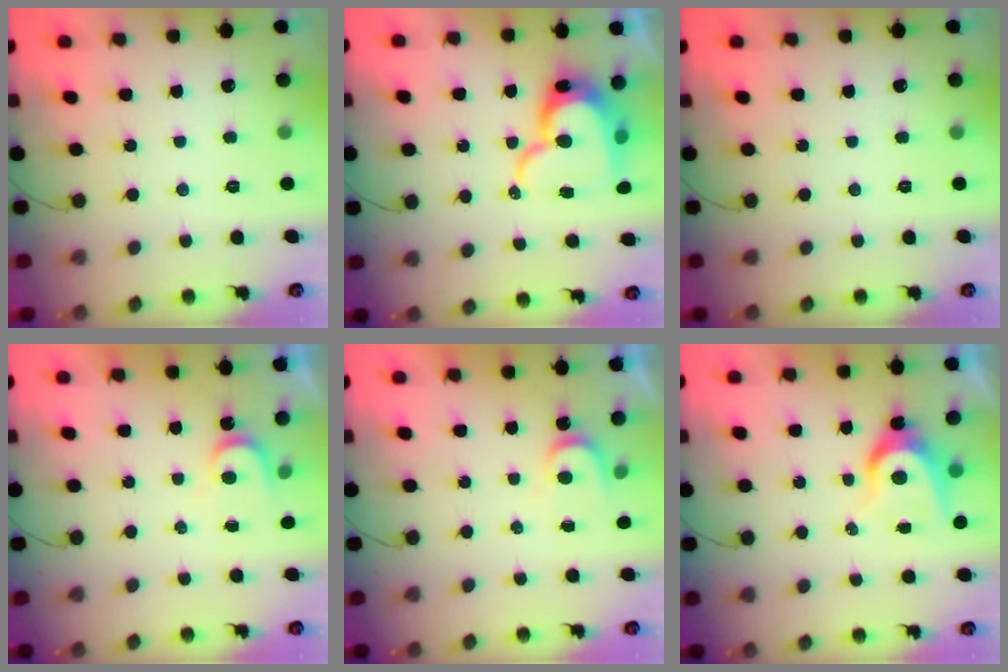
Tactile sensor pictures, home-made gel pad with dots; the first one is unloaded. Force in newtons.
{"total": 17.2, "press": 17.2, "slide": 1.8}
{"total": 0.0}
{"total": 3.4, "press": 3.3, "slide": 0.3}
{"total": 3.4, "press": 3.3, "slide": 0.3}
{"total": 7.4, "press": 7.4, "slide": 0.7}